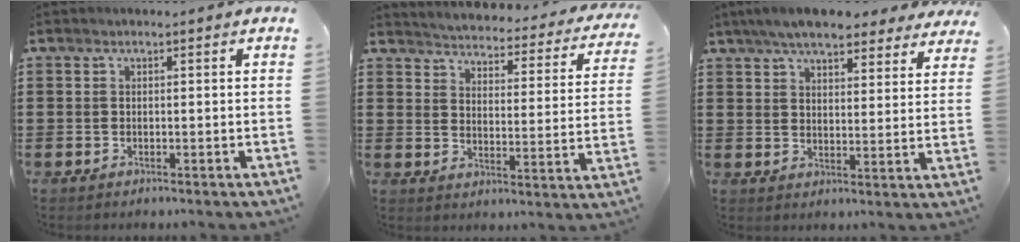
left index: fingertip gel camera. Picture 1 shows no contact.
{"total": 3.1, "force": [3.0, -0.4, 0.3], "torque": [-0.027, -0.034, 0.043]}
{"total": 7.1, "force": [6.4, 1.3, 2.7], "torque": [-0.076, -0.012, 0.118]}